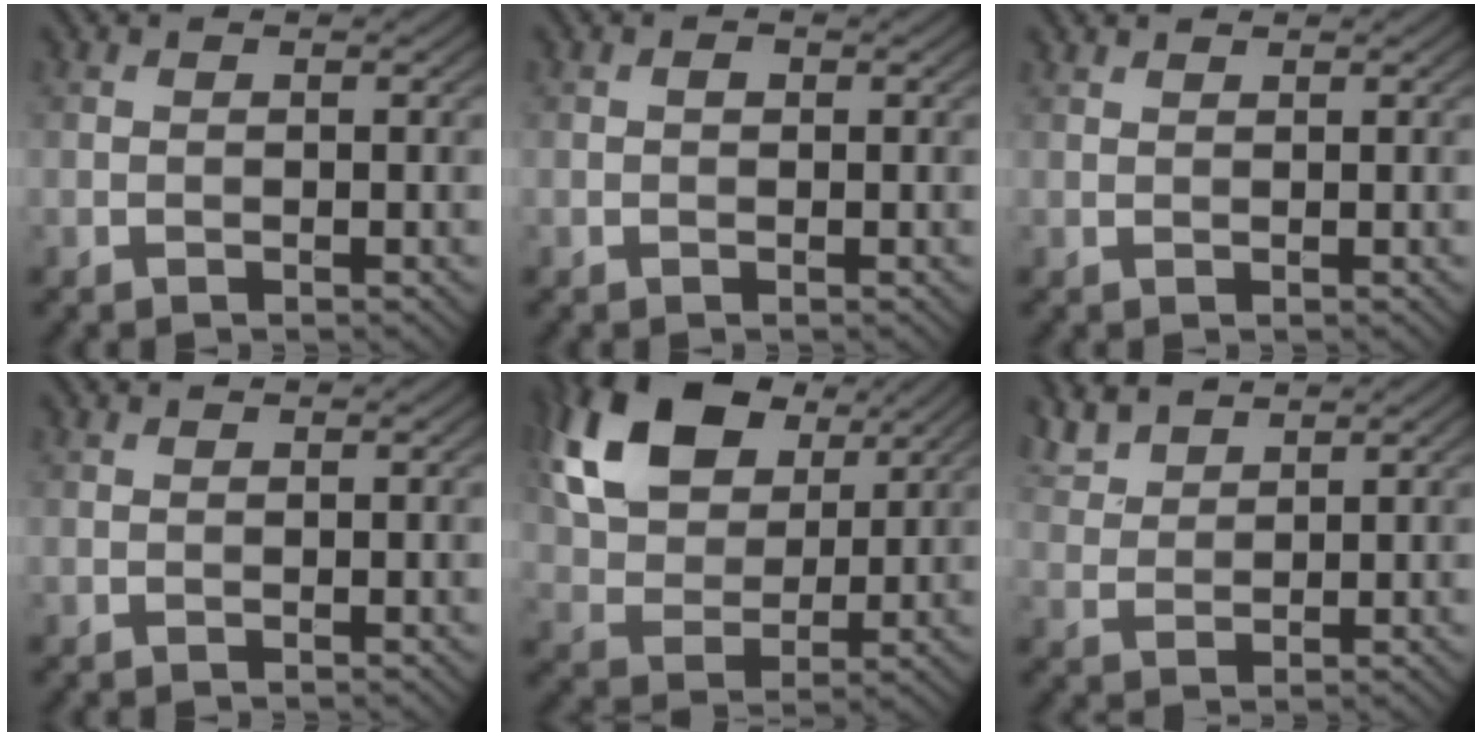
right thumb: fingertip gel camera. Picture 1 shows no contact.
{"total": 0.6, "force": [0.1, 0.5, 0.4], "torque": [-0.004, -0.002, -0.002]}
{"total": 0.9, "force": [0.8, 0.1, 0.2], "torque": [-0.007, 0.003, 0.021]}
{"total": 0.0}
{"total": 15.6, "force": [7.9, 9.7, 9.3], "torque": [-0.220, 0.027, 0.135]}
{"total": 4.6, "force": [3.9, 1.6, 1.9], "torque": [-0.055, 0.010, 0.087]}